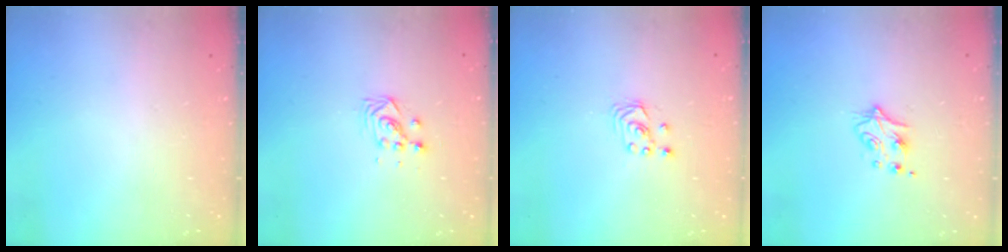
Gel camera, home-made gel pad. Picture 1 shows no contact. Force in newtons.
{"total": 3.2, "press": 3.2, "slide": 0.5}
{"total": 1.8, "press": 1.8, "slide": 0.2}
{"total": 5.0, "press": 4.9, "slide": 0.6}